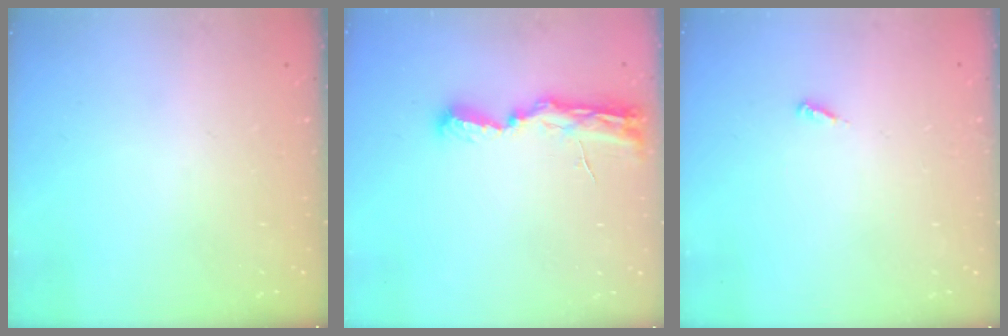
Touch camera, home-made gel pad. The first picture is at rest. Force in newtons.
{"total": 8.3, "press": 8.3, "slide": 1.0}
{"total": 2.1, "press": 2.1, "slide": 0.1}